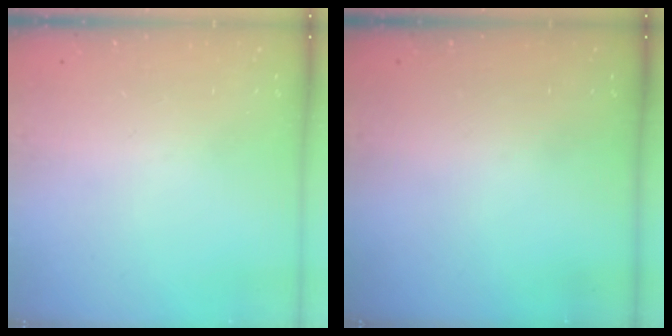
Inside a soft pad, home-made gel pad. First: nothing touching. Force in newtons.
{"total": 0.0}